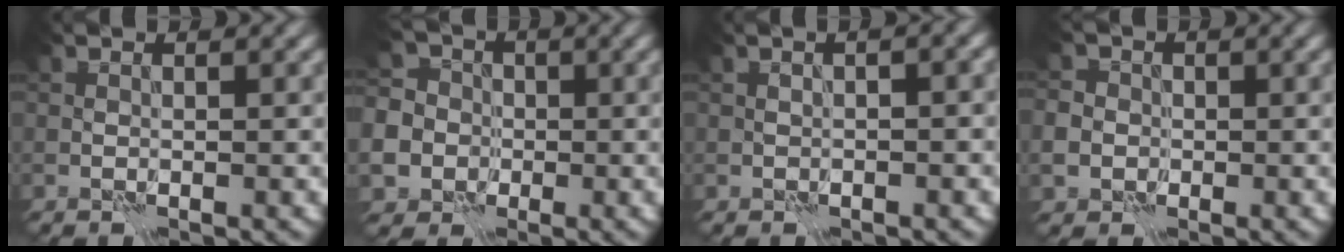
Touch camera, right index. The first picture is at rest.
{"total": 11.1, "force": [-3.9, 10.1, 2.4], "torque": [-0.063, -0.014, -0.099]}
{"total": 2.8, "force": [0.5, 1.2, 2.4], "torque": [-0.028, 0.013, -0.002]}
{"total": 2.0, "force": [-0.4, 2.0, 0.2], "torque": [0.005, 0.001, -0.008]}